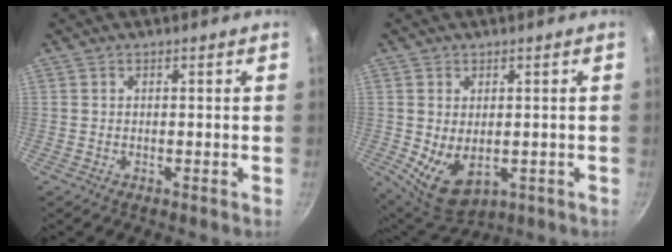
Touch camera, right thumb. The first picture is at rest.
{"total": 8.8, "force": [-0.9, 5.7, 6.7], "torque": [-0.101, -0.023, 0.007]}